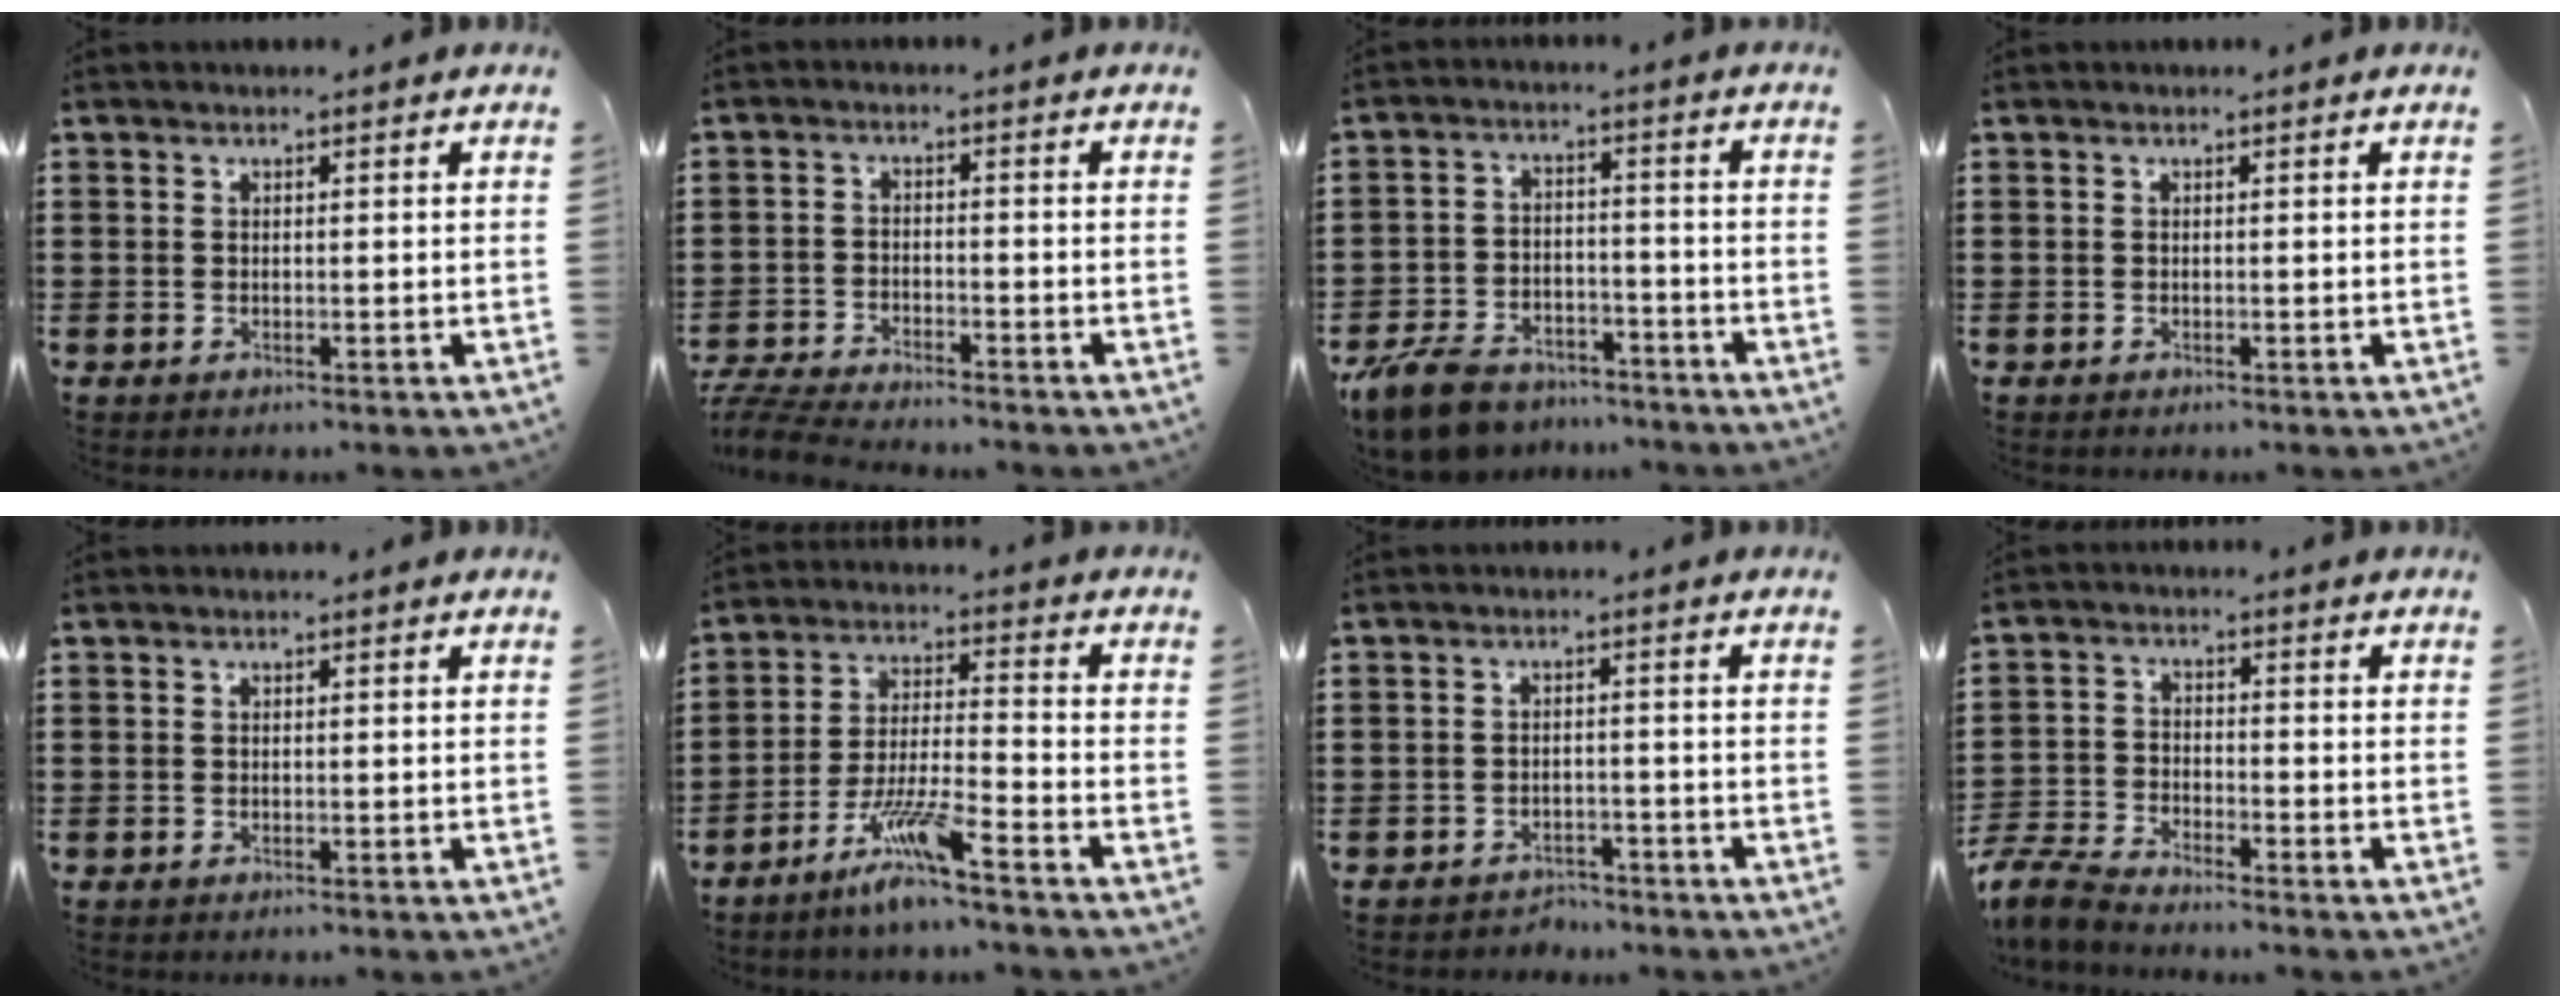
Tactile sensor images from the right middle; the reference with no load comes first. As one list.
[{"total": 5.0, "force": [-4.9, 0.3, 1.0], "torque": [-0.042, -0.007, -0.105]}, {"total": 7.7, "force": [-6.8, 2.5, 2.5], "torque": [-0.067, 0.014, -0.136]}, {"total": 0.0}, {"total": 0.0}, {"total": 8.3, "force": [-6.4, 0.0, 5.3], "torque": [-0.112, -0.013, -0.123]}, {"total": 2.3, "force": [-2.2, 0.6, -0.2], "torque": [-0.005, 0.001, -0.051]}, {"total": 5.1, "force": [-4.9, 0.6, 1.4], "torque": [-0.058, -0.011, -0.106]}]